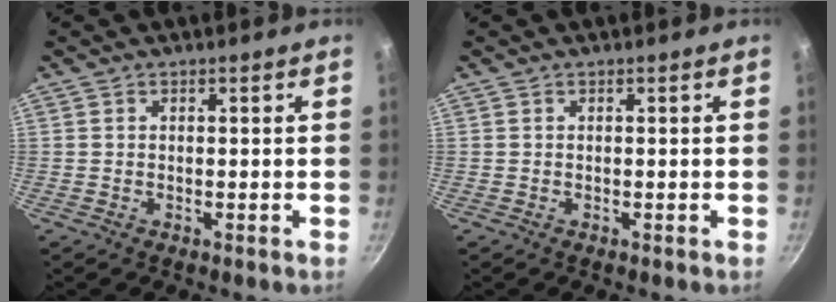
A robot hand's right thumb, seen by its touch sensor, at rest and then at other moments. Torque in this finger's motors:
{"motor_torque": [0.00, 0.01, 0.00, 0.00, 0.00]}